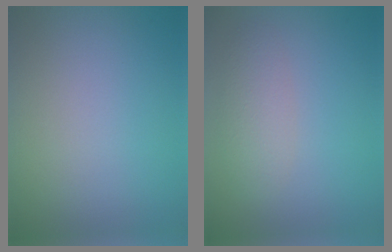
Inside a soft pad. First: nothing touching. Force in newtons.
{"total": 2.4, "press": 2.4, "slide": 0.0}